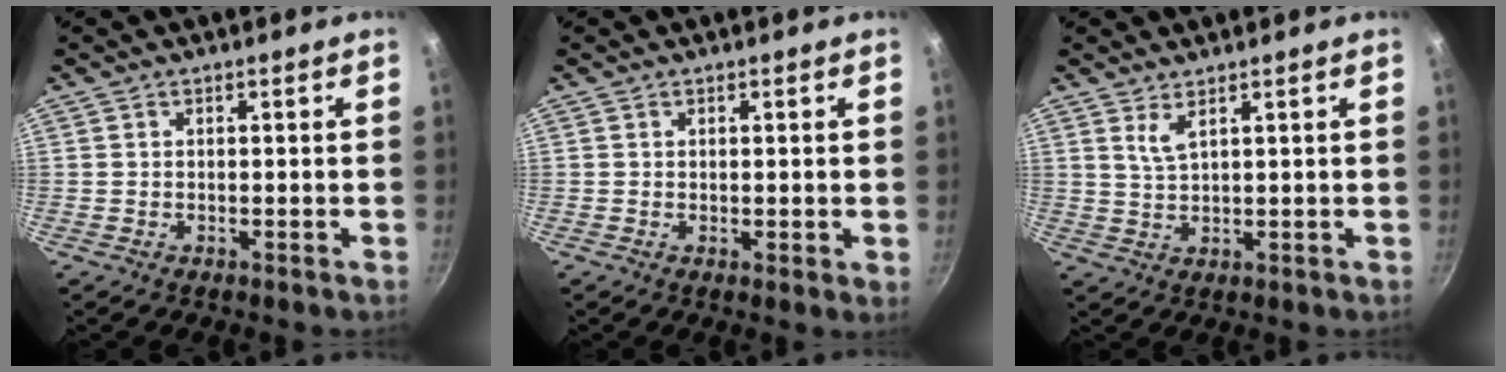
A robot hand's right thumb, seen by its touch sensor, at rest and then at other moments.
{"total": 1.7, "force": [0.2, 0.4, 1.7], "torque": [-0.025, -0.009, 0.003]}
{"total": 2.7, "force": [1.8, 0.6, 2.0], "torque": [-0.044, -0.015, 0.042]}